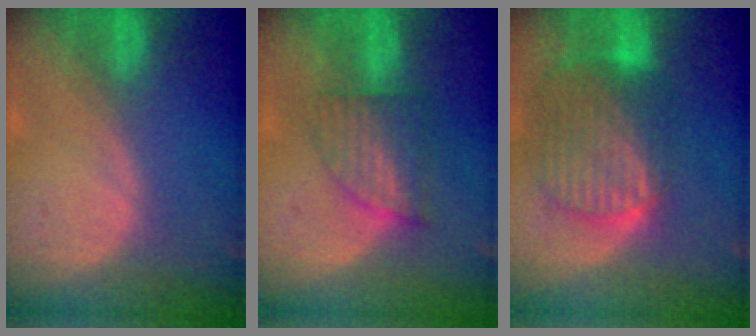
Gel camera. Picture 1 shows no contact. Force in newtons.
{"total": 6.3, "press": 5.6, "slide": 2.9}
{"total": 10.3, "press": 8.7, "slide": 5.6}